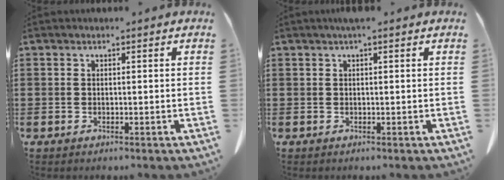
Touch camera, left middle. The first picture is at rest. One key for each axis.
{"total": 1.0, "fx": 0.5, "fy": 0.2, "fz": 0.8, "tx": -0.018, "ty": 0.003, "tz": 0.008}